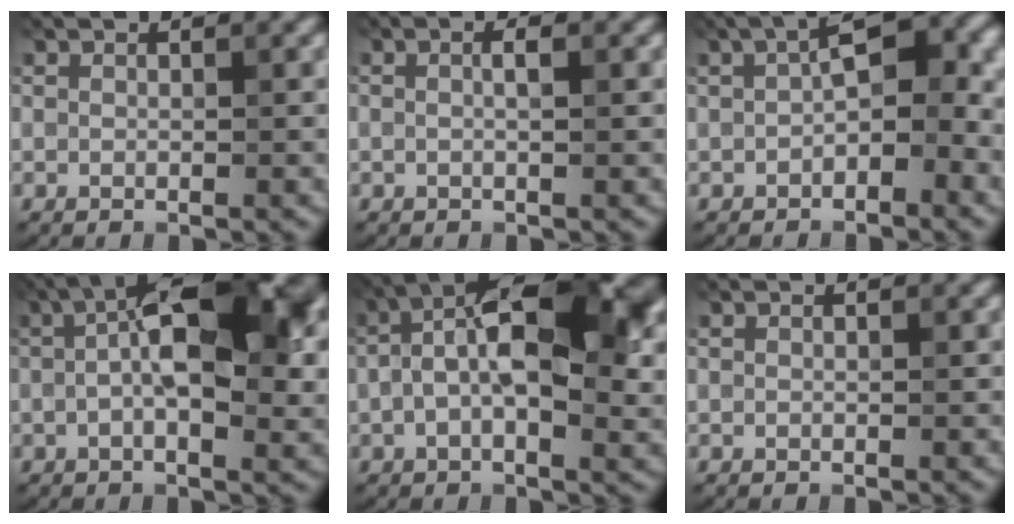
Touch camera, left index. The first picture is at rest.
{"total": 1.1, "force": [0.3, 0.1, 1.1], "torque": [-0.017, -0.006, 0.003]}
{"total": 6.8, "force": [0.2, 3.3, 5.9], "torque": [-0.088, 0.019, -0.009]}
{"total": 12.2, "force": [1.1, 5.2, 11.0], "torque": [-0.155, 0.030, 0.010]}
{"total": 13.8, "force": [1.5, 6.6, 12.1], "torque": [-0.168, 0.042, 0.008]}
{"total": 0.0}